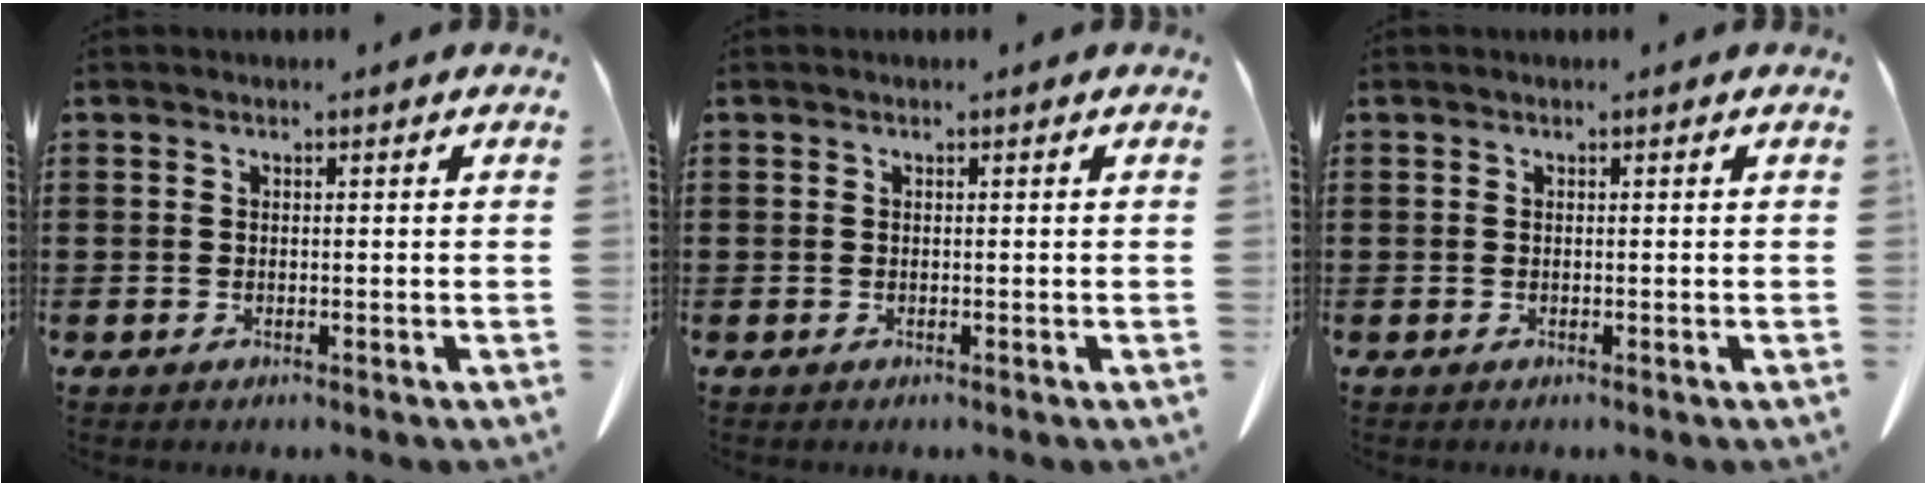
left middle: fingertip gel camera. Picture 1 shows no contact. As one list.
[{"total": 0.0}, {"total": 0.0}]